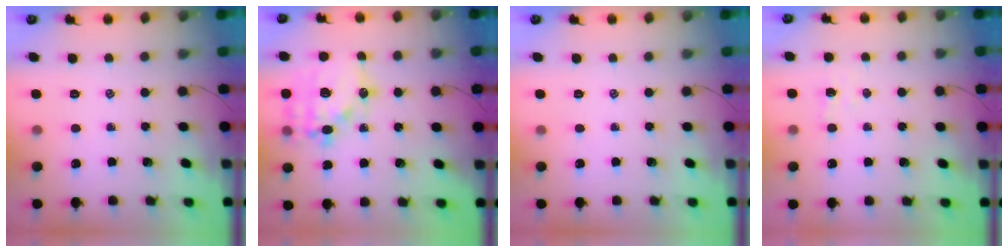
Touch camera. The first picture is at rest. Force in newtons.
{"total": 17.4, "press": 17.1, "slide": 3.2}
{"total": 0.0}
{"total": 1.8, "press": 1.7, "slide": 0.6}